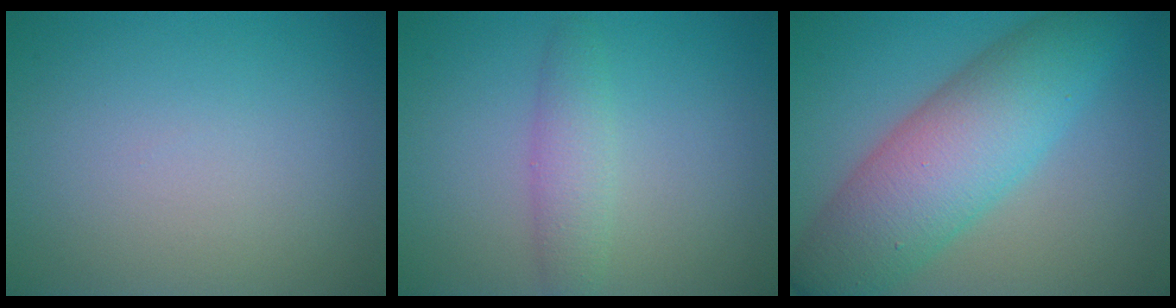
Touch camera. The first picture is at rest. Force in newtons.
{"total": 2.5, "press": 2.5, "slide": 0.1}
{"total": 9.3, "press": 9.3, "slide": 0.1}